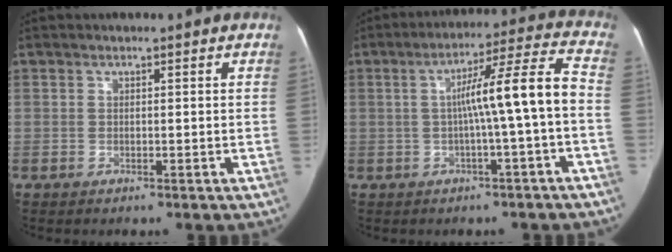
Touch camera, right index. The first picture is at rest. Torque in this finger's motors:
{"motor_torque": [1.25, 0.07, 0.49, 0.18]}